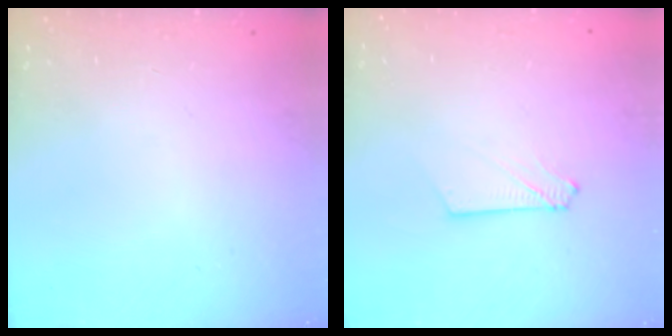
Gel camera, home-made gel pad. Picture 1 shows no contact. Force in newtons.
{"total": 3.0, "press": 3.0, "slide": 0.4}